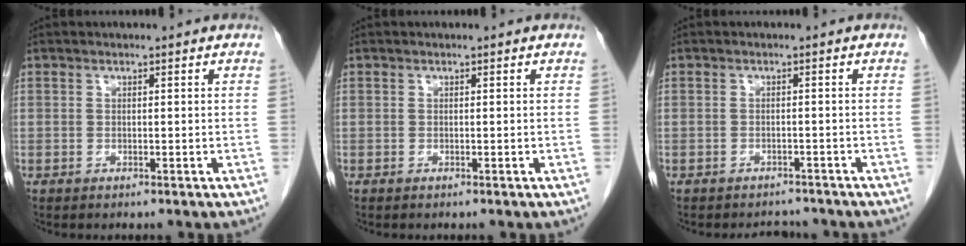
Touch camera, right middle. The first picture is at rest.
{"total": 0.0}
{"total": 3.5, "force": [-3.2, 1.2, 0.1], "torque": [-0.005, -0.003, -0.045]}